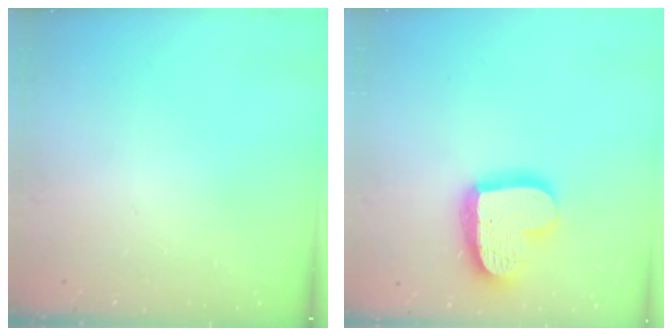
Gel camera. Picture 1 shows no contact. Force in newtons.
{"total": 19.6, "press": 19.5, "slide": 1.4}